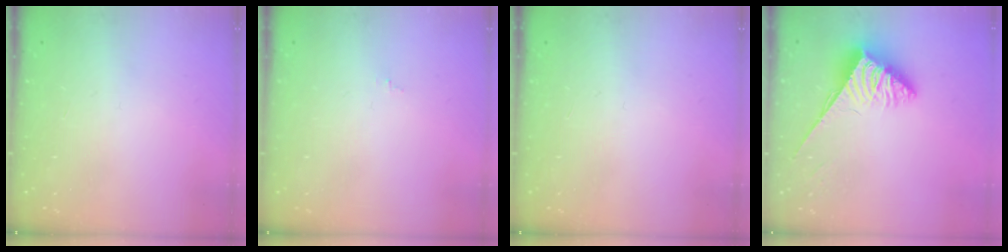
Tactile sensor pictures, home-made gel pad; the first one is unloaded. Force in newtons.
{"total": 0.0}
{"total": 0.0}
{"total": 3.8, "press": 3.8, "slide": 0.6}